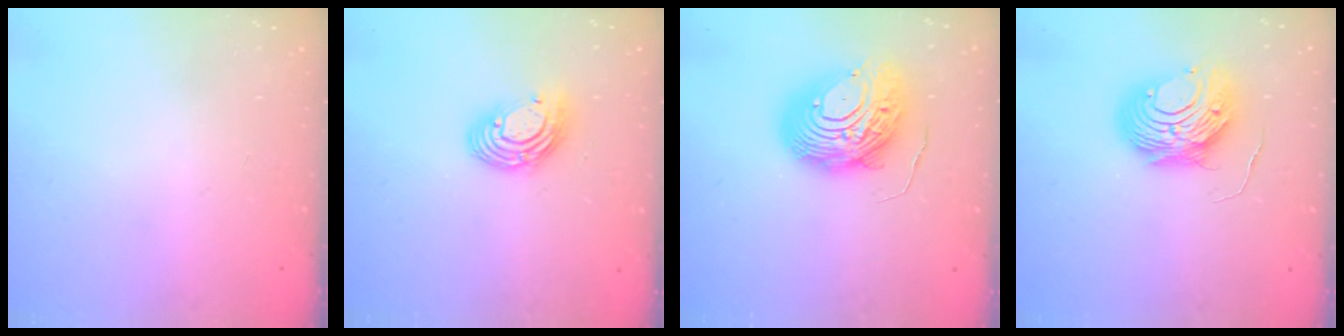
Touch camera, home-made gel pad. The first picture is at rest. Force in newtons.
{"total": 10.3, "press": 10.3, "slide": 1.0}
{"total": 13.9, "press": 13.9, "slide": 1.4}
{"total": 10.1, "press": 10.0, "slide": 1.0}